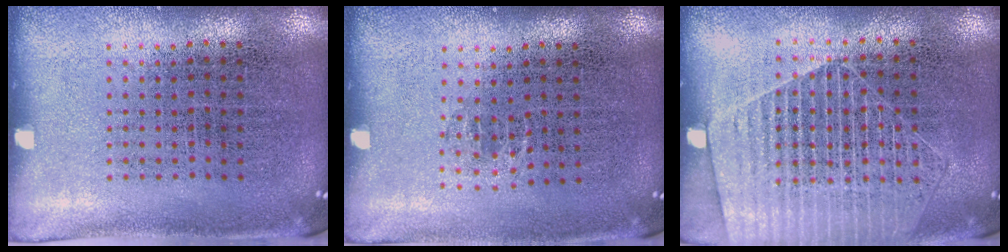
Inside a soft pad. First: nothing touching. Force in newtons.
{"total": 0.7, "press": 0.4, "slide": 0.6}
{"total": 1.8, "press": 1.6, "slide": 0.7}